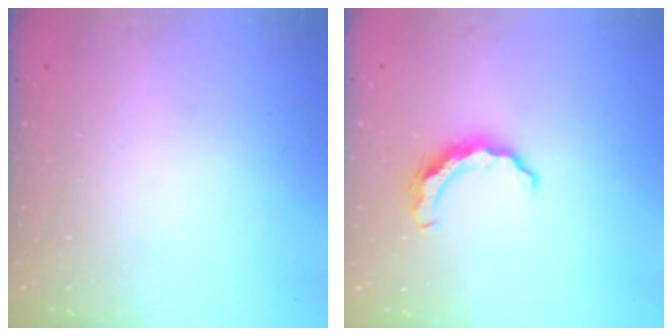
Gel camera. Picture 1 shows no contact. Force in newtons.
{"total": 8.7, "press": 8.7, "slide": 0.4}